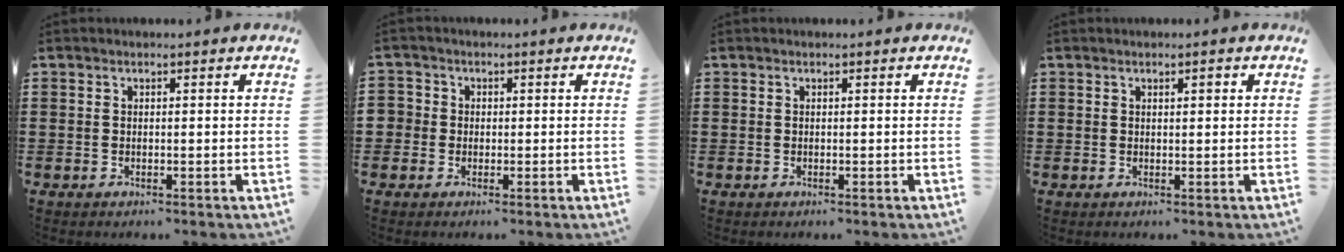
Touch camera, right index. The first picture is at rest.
{"total": 1.9, "force": [-0.3, 1.8, 0.2], "torque": [-0.013, 0.008, -0.009]}
{"total": 0.0}
{"total": 0.8, "force": [0.4, 0.2, 0.7], "torque": [-0.013, 0.003, 0.006]}